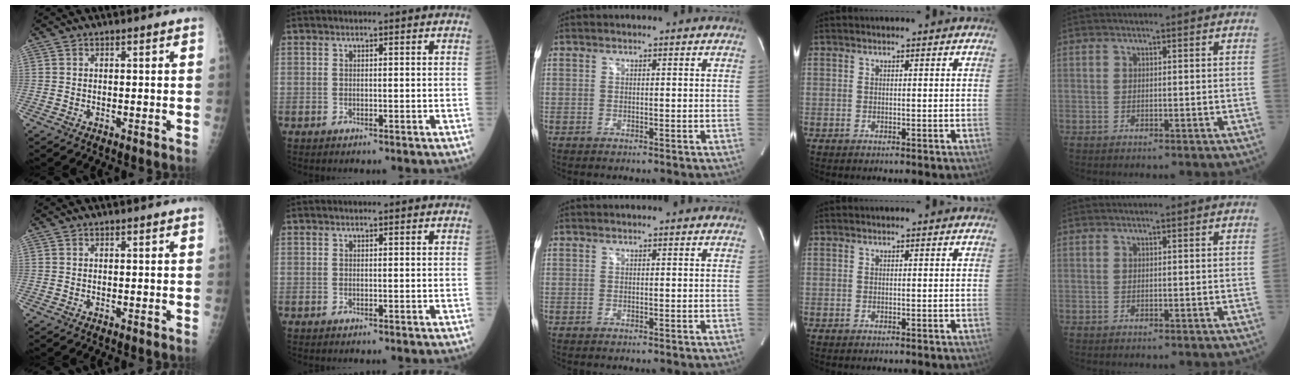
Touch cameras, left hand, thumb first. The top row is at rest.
{}